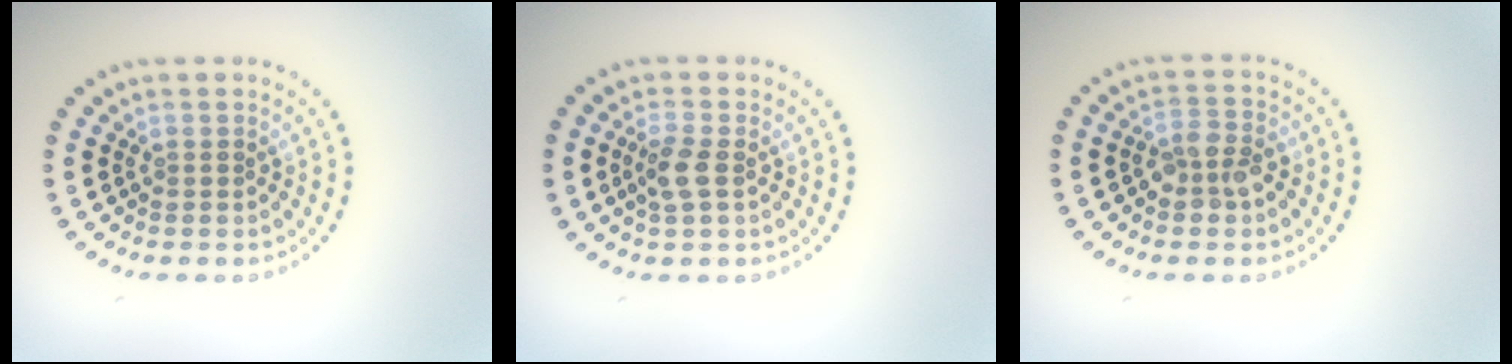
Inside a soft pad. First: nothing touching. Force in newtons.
{"total": 2.0, "press": 2.0, "slide": 0.6}
{"total": 2.7, "press": 2.4, "slide": 1.2}